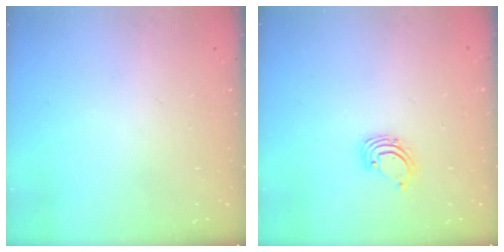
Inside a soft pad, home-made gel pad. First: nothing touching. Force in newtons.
{"total": 2.3, "press": 2.3, "slide": 0.2}